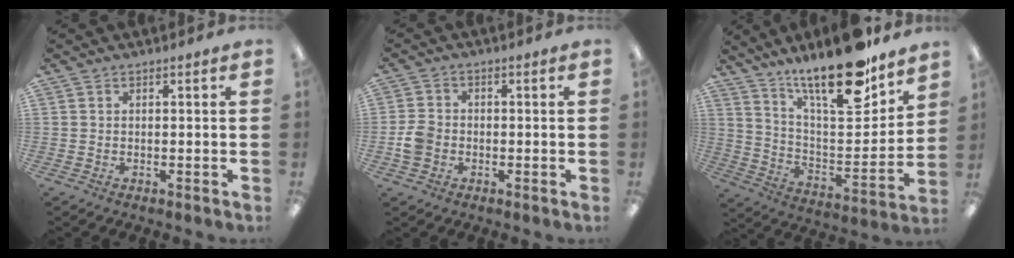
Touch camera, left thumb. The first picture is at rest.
{"total": 4.5, "force": [-1.1, 3.8, 2.3], "torque": [-0.043, 0.006, -0.020]}
{"total": 21.6, "force": [16.5, 5.5, 12.8], "torque": [-0.200, -0.116, 0.274]}